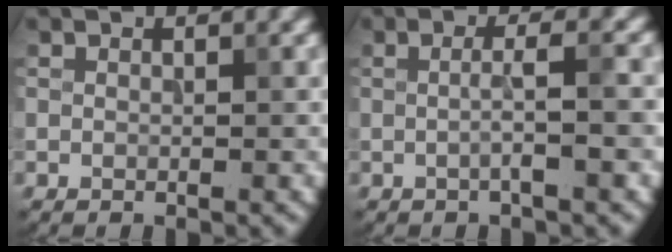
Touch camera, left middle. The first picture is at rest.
{"total": 3.0, "force": [-0.2, 0.6, 3.0], "torque": [-0.041, 0.006, -0.009]}